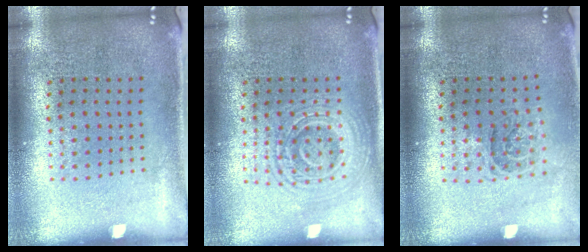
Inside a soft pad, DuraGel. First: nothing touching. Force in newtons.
{"total": 2.8, "press": 2.8, "slide": 0.5}
{"total": 1.1, "press": 1.1, "slide": 0.4}